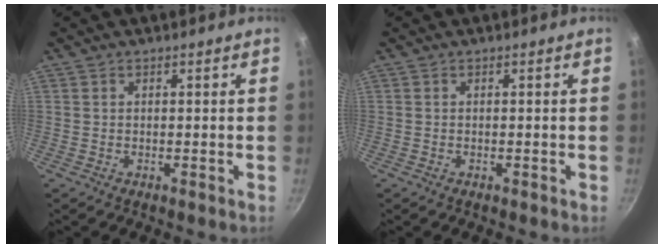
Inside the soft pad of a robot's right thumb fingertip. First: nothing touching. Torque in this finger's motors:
{"motor_torque": [-0.02, -0.10, -0.15, 0.01, -0.02]}